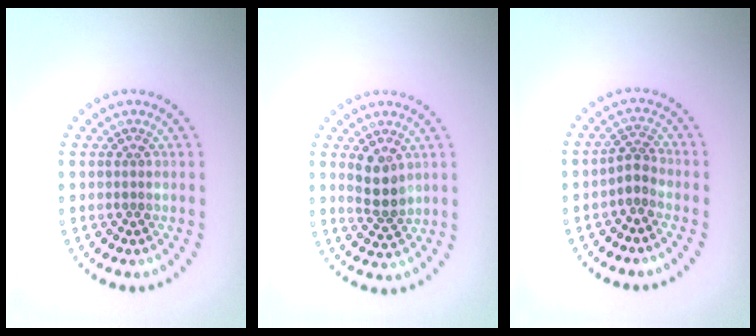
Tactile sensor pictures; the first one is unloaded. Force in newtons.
{"total": 3.0, "press": 2.8, "slide": 1.1}
{"total": 2.0, "press": 1.4, "slide": 1.4}